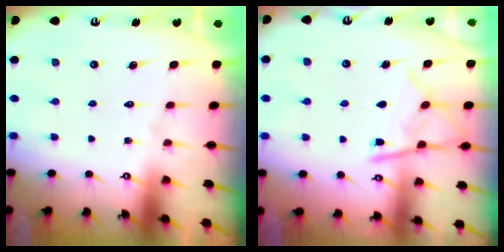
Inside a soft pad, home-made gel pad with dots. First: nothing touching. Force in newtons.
{"total": 11.1, "press": 11.1, "slide": 1.2}